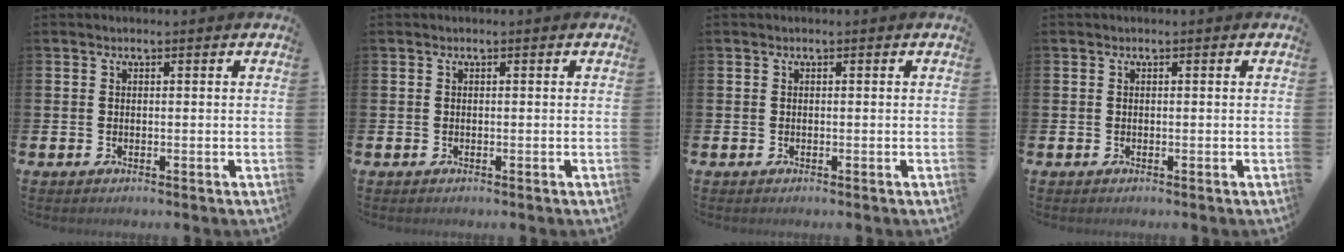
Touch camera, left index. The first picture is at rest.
{"total": 0.0}
{"total": 0.0}
{"total": 0.0}